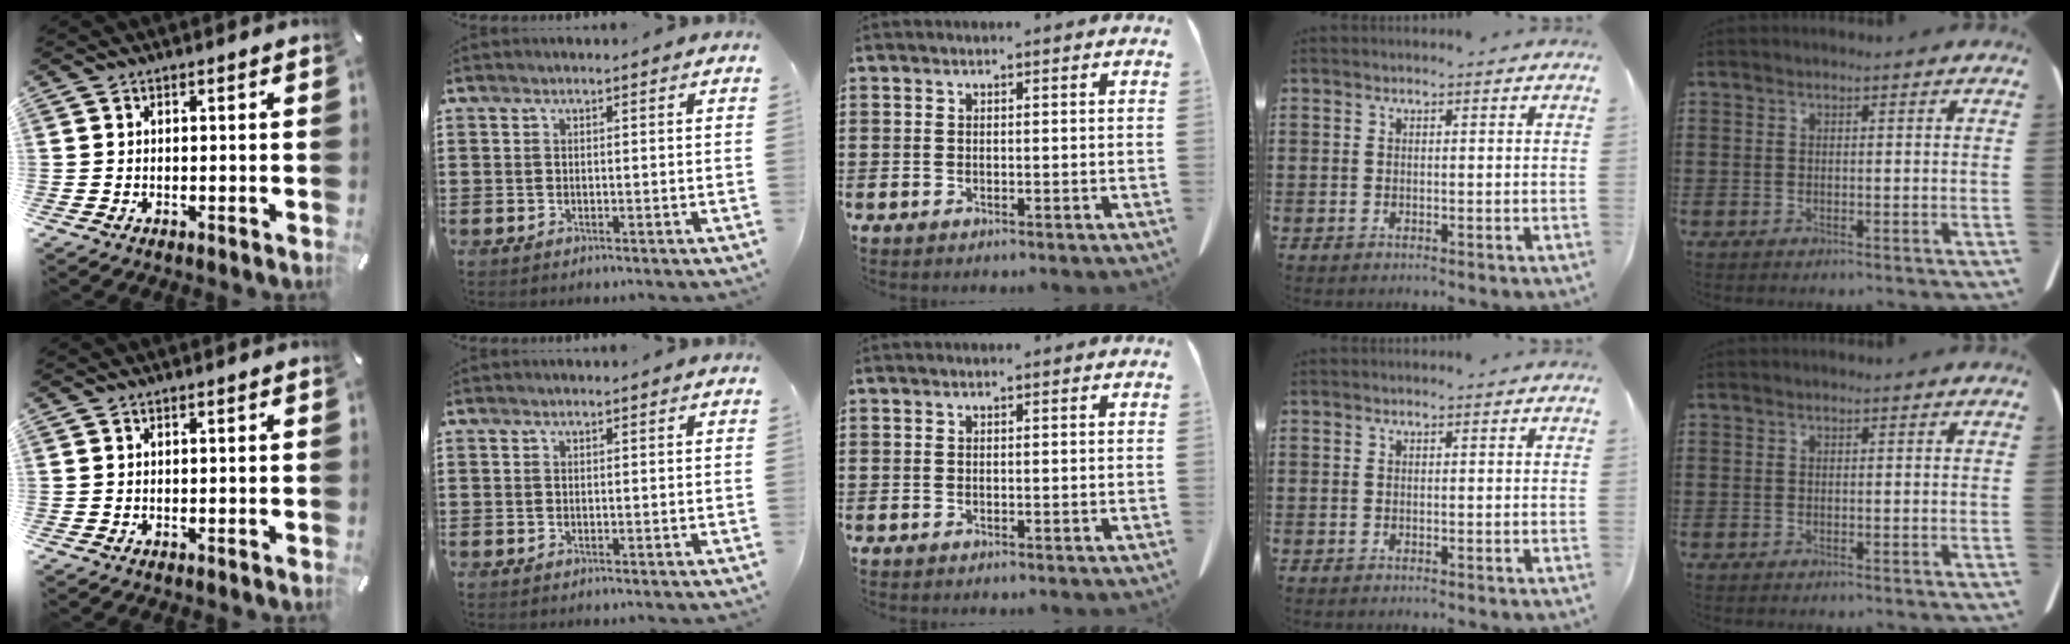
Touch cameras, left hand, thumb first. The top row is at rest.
{}